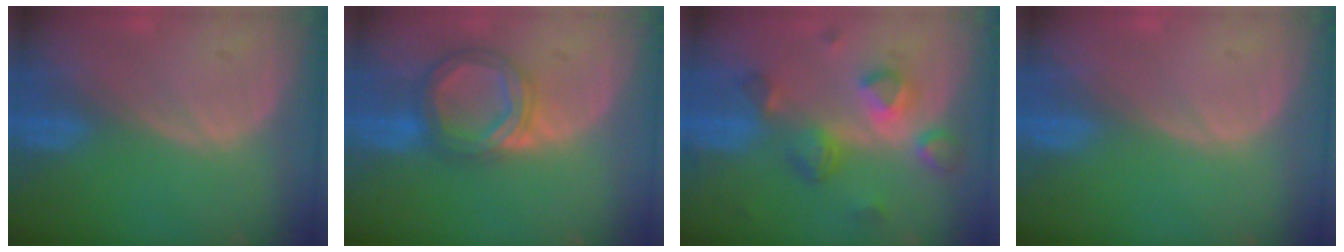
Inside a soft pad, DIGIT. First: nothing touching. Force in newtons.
{"total": 6.4, "press": 6.4, "slide": 0.5}
{"total": 7.8, "press": 7.0, "slide": 3.6}
{"total": 0.0}